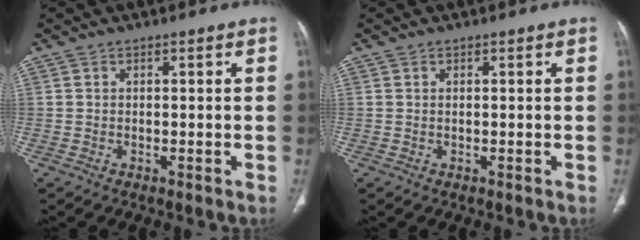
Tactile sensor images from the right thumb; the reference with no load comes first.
{"total": 0.0}